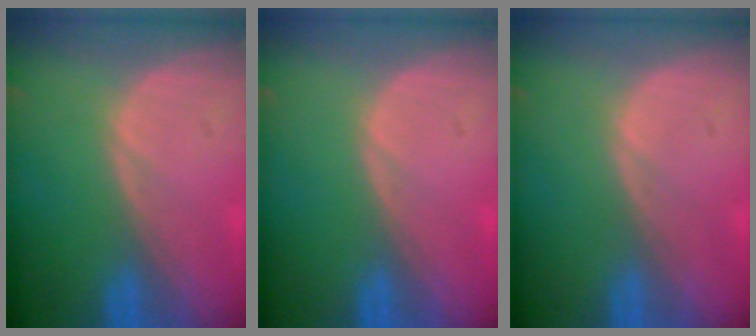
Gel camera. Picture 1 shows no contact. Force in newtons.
{"total": 0.0}
{"total": 0.0}